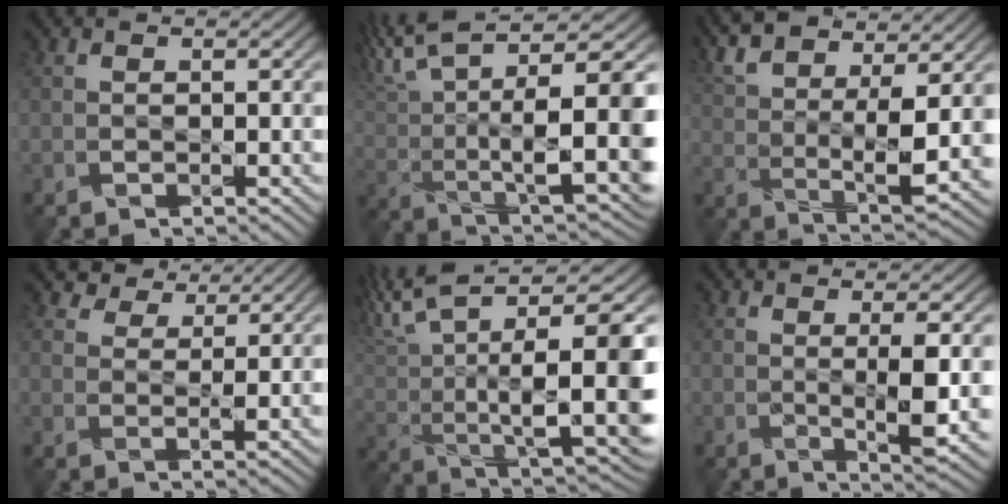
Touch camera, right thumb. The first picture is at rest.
{"total": 13.6, "force": [3.1, 5.1, 12.2], "torque": [-0.241, 0.021, 0.066]}
{"total": 11.6, "force": [6.4, 2.9, 9.1], "torque": [-0.212, 0.014, 0.129]}
{"total": 4.6, "force": [4.2, 1.5, 1.2], "torque": [-0.026, 0.008, 0.072]}
{"total": 13.9, "force": [1.8, 5.6, 12.6], "torque": [-0.242, 0.008, 0.047]}
{"total": 5.0, "force": [0.2, 0.4, 5.0], "torque": [-0.084, -0.001, 0.009]}